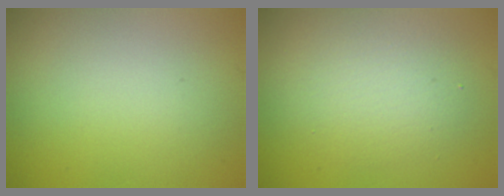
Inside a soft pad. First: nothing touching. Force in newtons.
{"total": 4.1, "press": 4.1, "slide": 0.2}